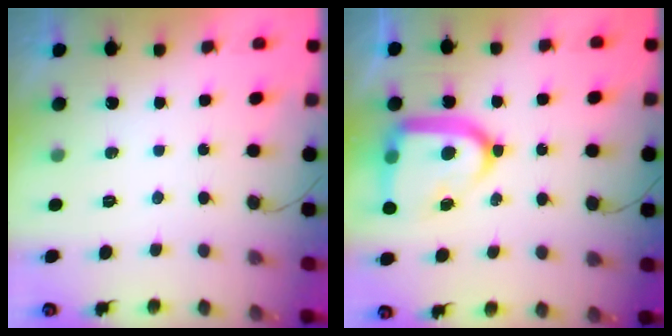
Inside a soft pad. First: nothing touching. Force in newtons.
{"total": 17.7, "press": 17.6, "slide": 1.4}